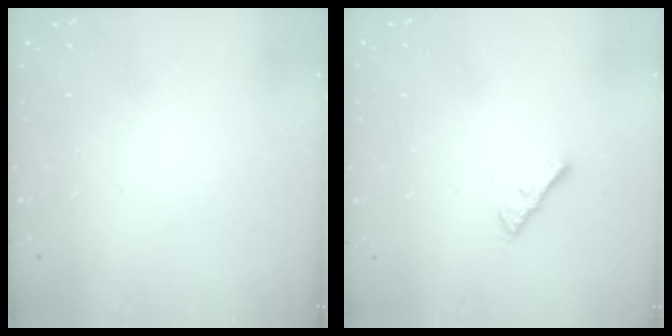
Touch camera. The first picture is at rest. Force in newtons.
{"total": 2.3, "press": 2.2, "slide": 0.4}